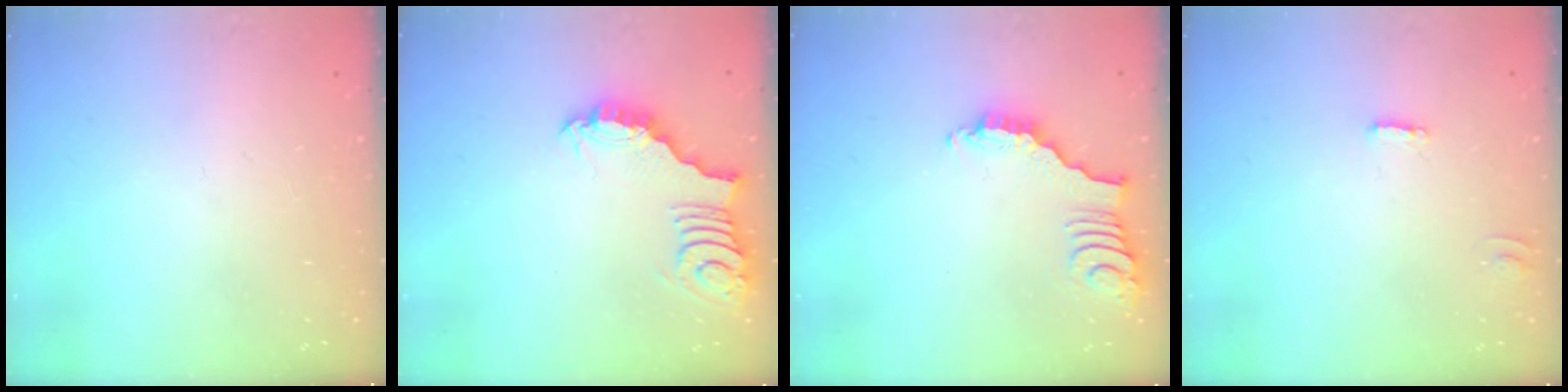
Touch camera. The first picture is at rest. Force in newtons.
{"total": 3.0, "press": 3.0, "slide": 0.0}
{"total": 3.2, "press": 3.2, "slide": 0.5}
{"total": 2.0, "press": 2.0, "slide": 0.1}